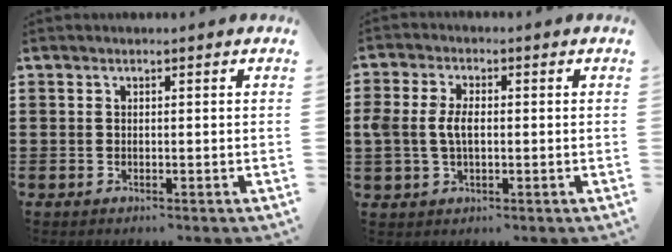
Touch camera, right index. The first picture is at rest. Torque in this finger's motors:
{"motor_torque": [0.32, -0.11, 0.45, 0.16]}